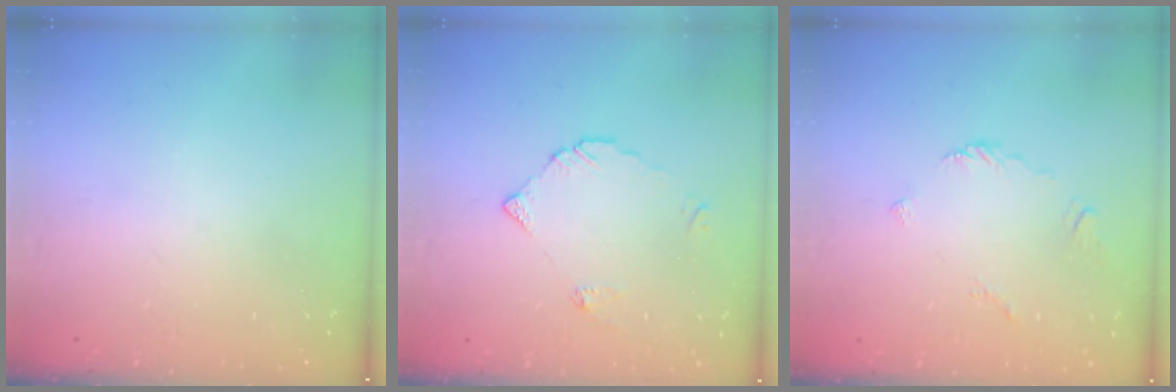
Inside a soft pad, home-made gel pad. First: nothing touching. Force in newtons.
{"total": 3.7, "press": 3.7, "slide": 0.2}
{"total": 2.7, "press": 2.6, "slide": 0.6}